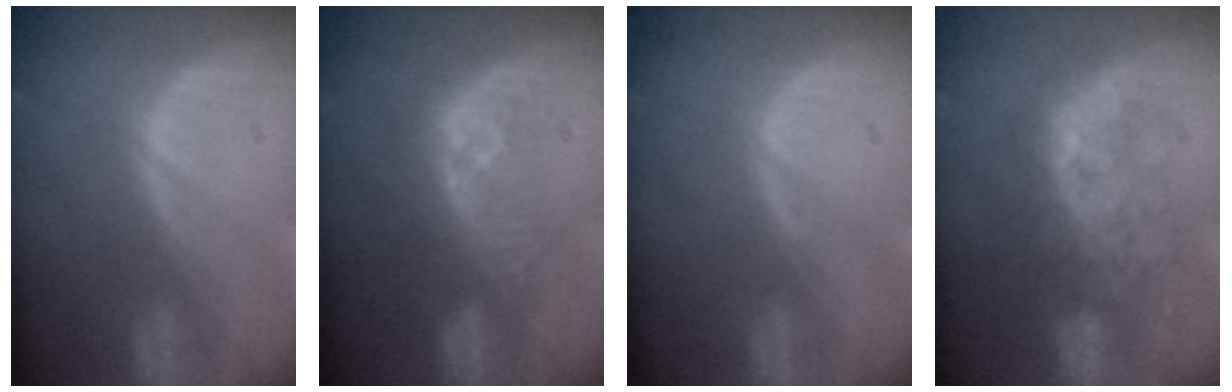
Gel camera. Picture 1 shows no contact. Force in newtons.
{"total": 8.3, "press": 7.3, "slide": 3.9}
{"total": 0.0}
{"total": 8.7, "press": 8.3, "slide": 2.5}